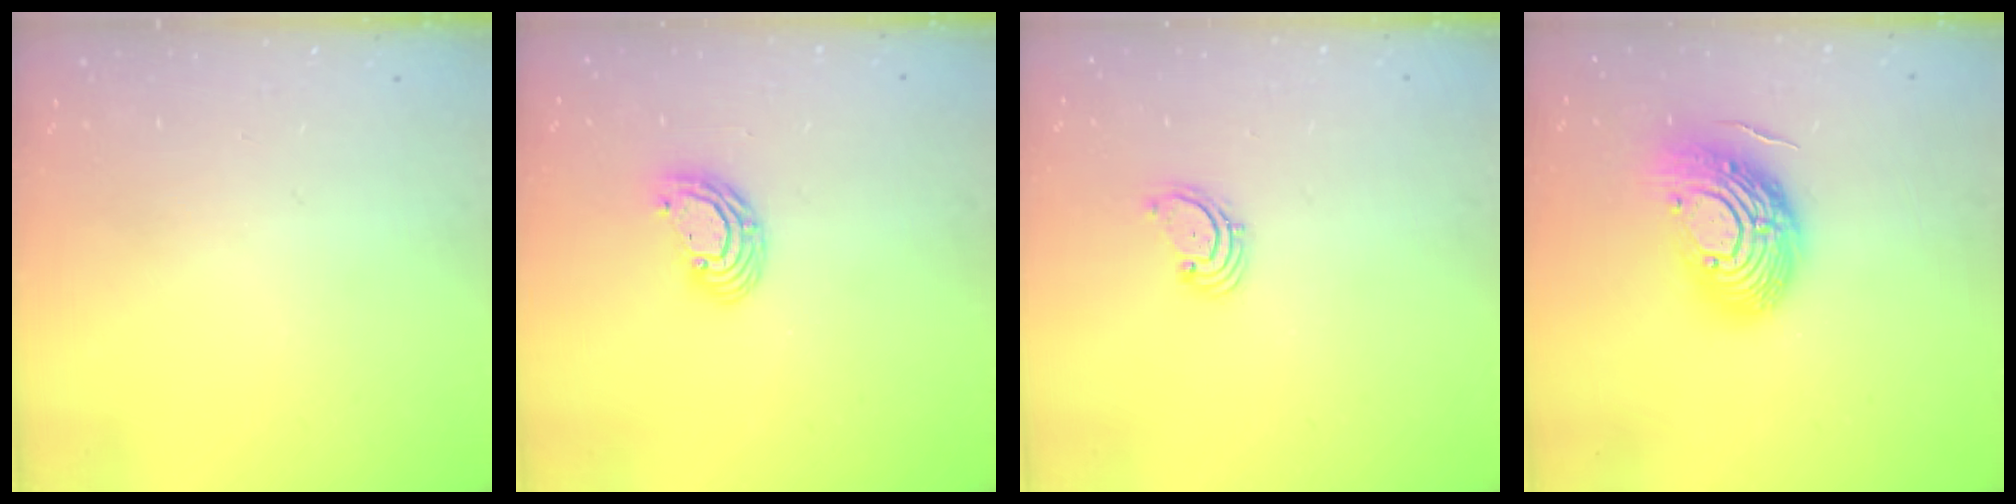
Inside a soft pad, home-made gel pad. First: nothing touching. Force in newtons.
{"total": 7.8, "press": 7.7, "slide": 1.2}
{"total": 1.6, "press": 1.6, "slide": 0.2}
{"total": 16.9, "press": 16.9, "slide": 1.2}